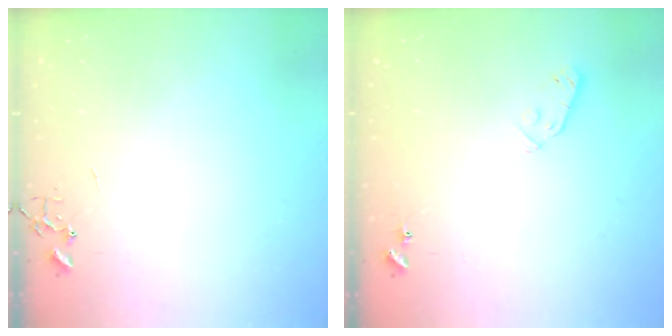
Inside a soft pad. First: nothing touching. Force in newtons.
{"total": 5.3, "press": 5.3, "slide": 0.7}